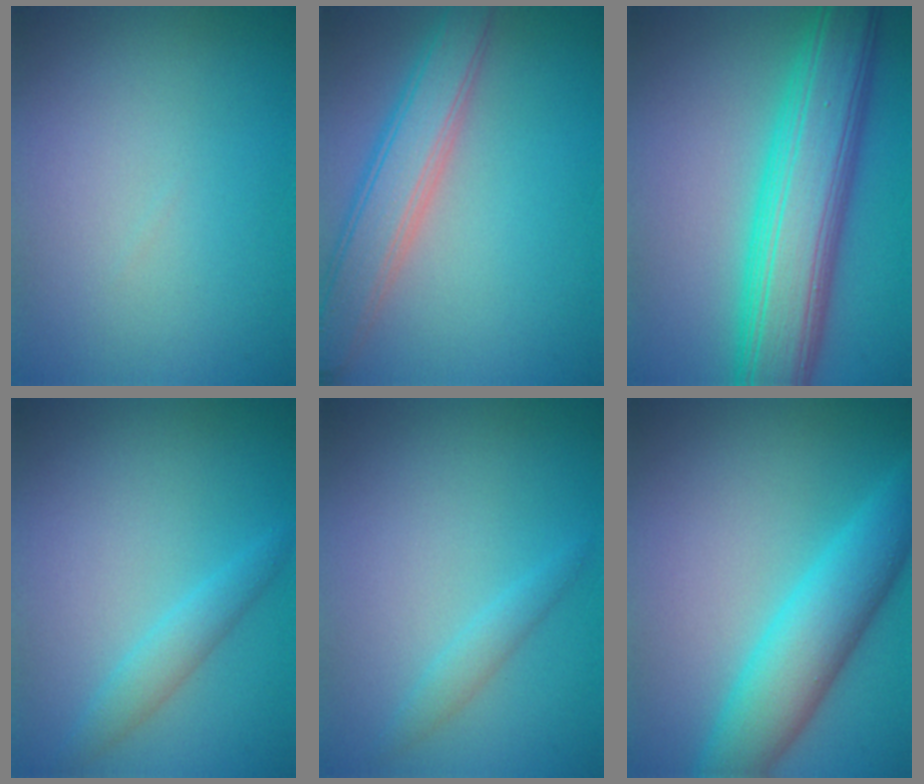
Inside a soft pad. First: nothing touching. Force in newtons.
{"total": 5.2, "press": 5.2, "slide": 0.2}
{"total": 10.2, "press": 10.2, "slide": 0.2}
{"total": 1.9, "press": 1.9, "slide": 0.1}
{"total": 1.3, "press": 1.3, "slide": 0.0}
{"total": 6.3, "press": 6.3, "slide": 0.0}